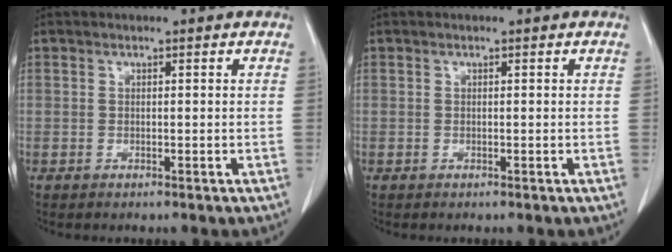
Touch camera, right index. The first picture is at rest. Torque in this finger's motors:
{"motor_torque": [0.00, 0.00, 0.00, 0.00]}